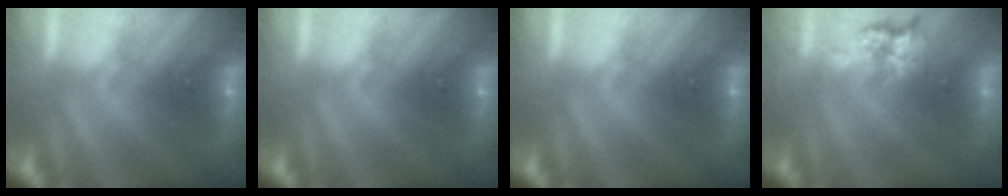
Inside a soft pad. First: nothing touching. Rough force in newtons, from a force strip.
{"total": 0.0}
{"total": 0.0}
{"total": 2.3}